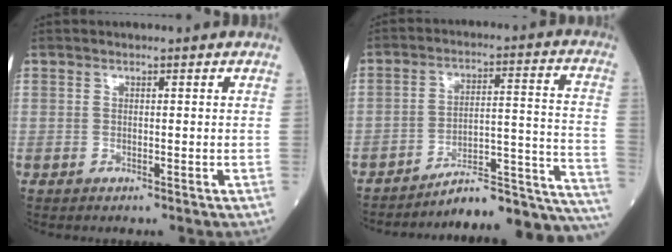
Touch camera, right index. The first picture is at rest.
{"total": 19.7, "force": [-18.9, 0.6, 5.5], "torque": [-0.013, 0.046, -0.258]}